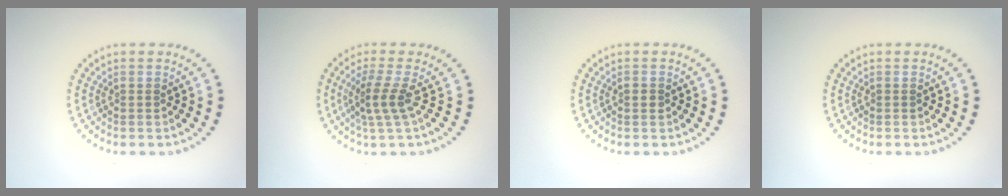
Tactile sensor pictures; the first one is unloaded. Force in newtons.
{"total": 2.5, "press": 1.9, "slide": 1.7}
{"total": 0.9, "press": 0.9, "slide": 0.0}
{"total": 0.0}